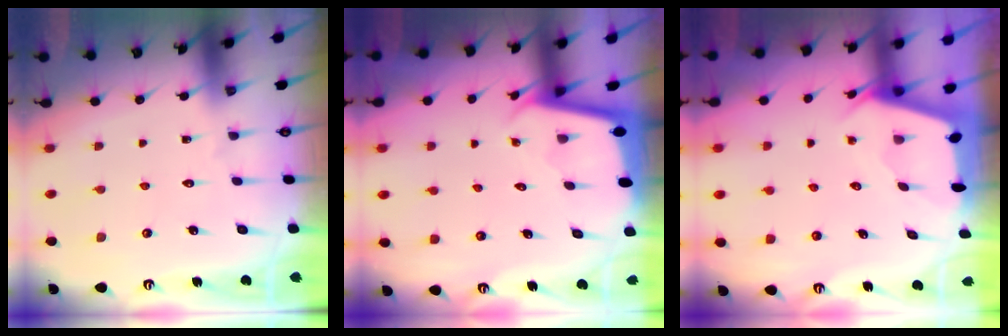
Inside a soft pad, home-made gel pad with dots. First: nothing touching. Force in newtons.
{"total": 2.0, "press": 2.0, "slide": 0.1}
{"total": 3.1, "press": 3.1, "slide": 0.2}